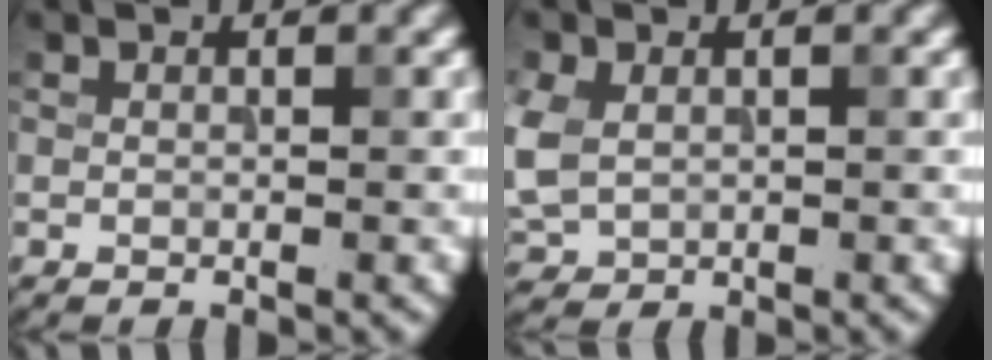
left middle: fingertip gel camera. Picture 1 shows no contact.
{"total": 4.0, "force": [0.1, 3.2, 2.5], "torque": [-0.071, -0.002, 0.004]}